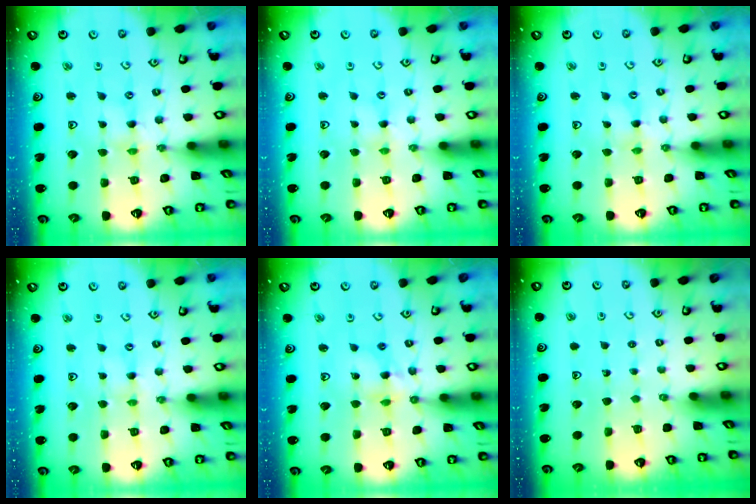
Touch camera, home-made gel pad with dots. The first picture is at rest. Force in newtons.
{"total": 0.7, "press": 0.6, "slide": 0.1}
{"total": 0.0}
{"total": 0.0}
{"total": 4.9, "press": 4.8, "slide": 0.5}
{"total": 0.0}